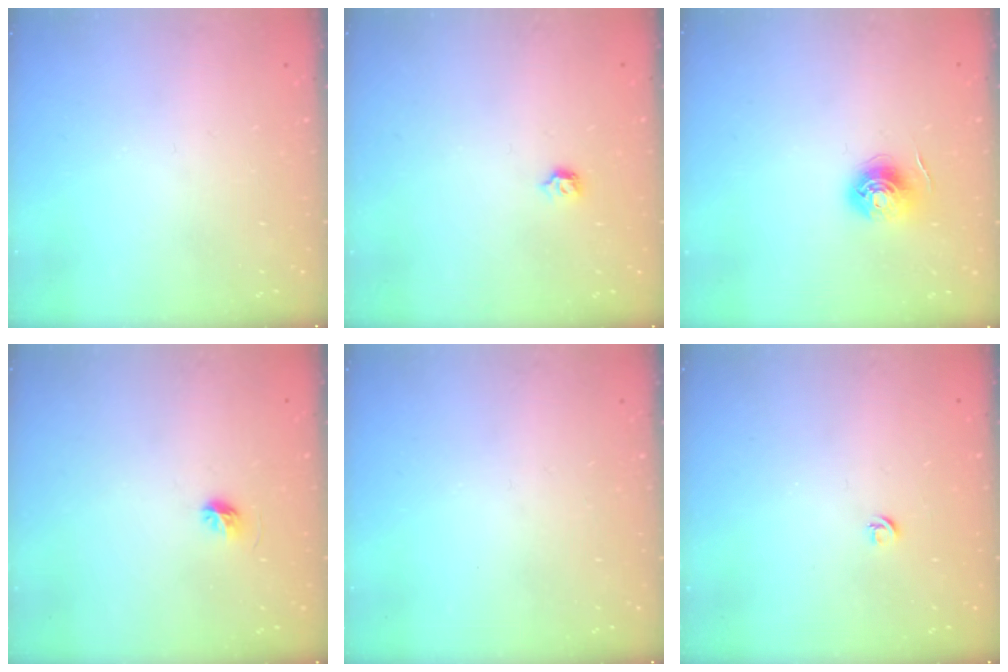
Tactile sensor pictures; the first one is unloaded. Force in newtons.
{"total": 4.0, "press": 4.0, "slide": 0.8}
{"total": 6.1, "press": 6.1, "slide": 0.5}
{"total": 4.5, "press": 4.3, "slide": 1.4}
{"total": 0.0}
{"total": 3.9, "press": 3.9, "slide": 0.7}